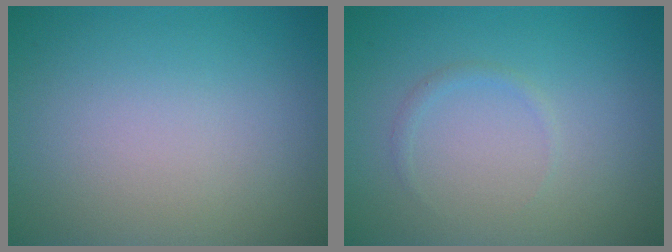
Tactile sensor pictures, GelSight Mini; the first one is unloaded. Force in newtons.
{"total": 0.7, "press": 0.7, "slide": 0.1}